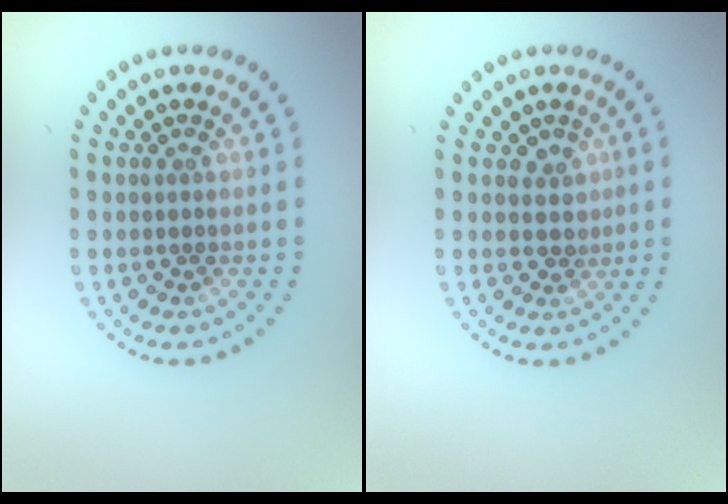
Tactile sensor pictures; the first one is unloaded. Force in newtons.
{"total": 1.7, "press": 1.4, "slide": 1.0}